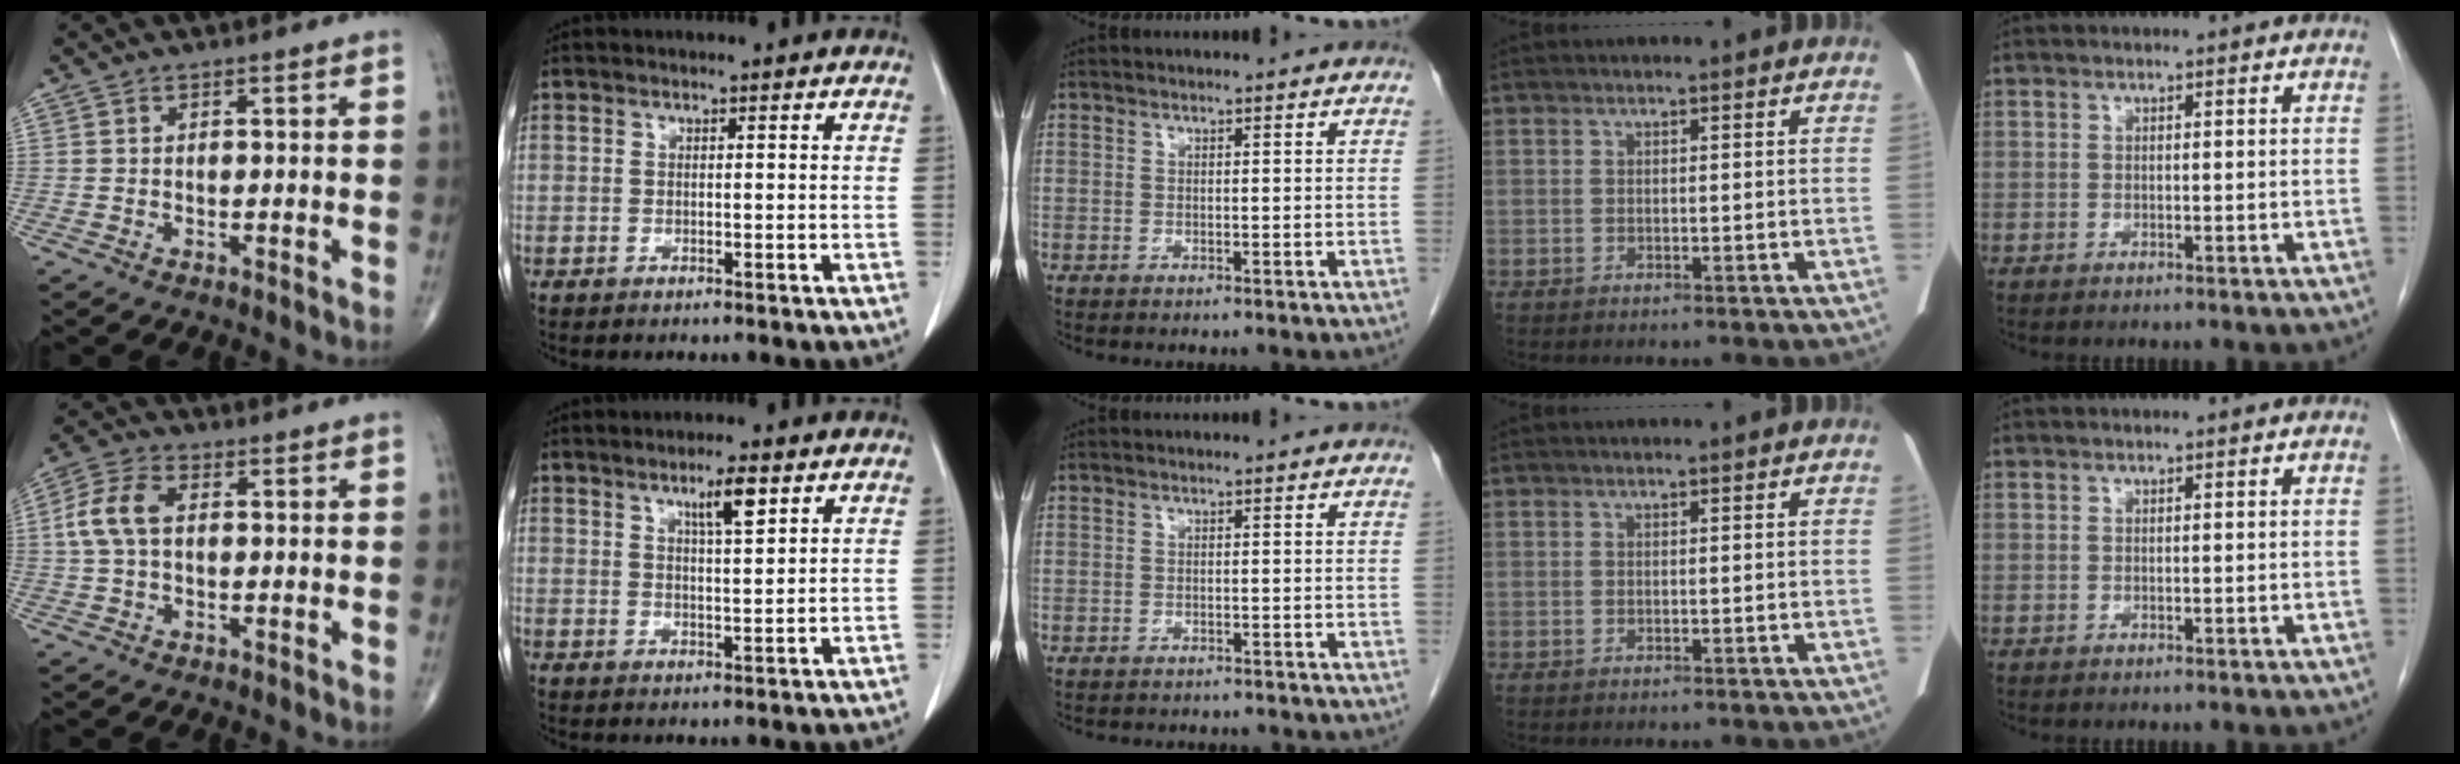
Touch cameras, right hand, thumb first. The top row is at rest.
{"thumb": {"total": 7.2, "force": [0.7, 4.4, 5.7], "torque": [-0.128, 0.021, 0.008]}, "index": {"total": 4.6, "force": [2.6, 0.5, 3.8], "torque": [-0.063, -0.001, 0.044]}, "middle": {"total": 6.1, "force": [-5.7, 1.6, 1.6], "torque": [-0.017, -0.001, -0.069]}}